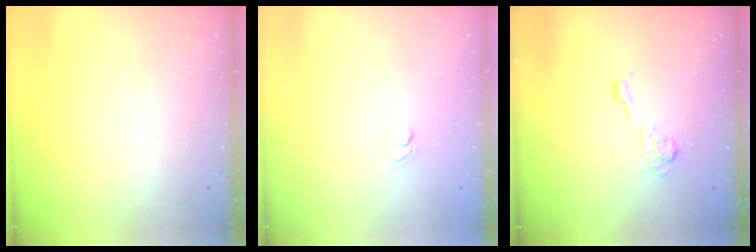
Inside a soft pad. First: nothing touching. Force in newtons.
{"total": 3.6, "press": 3.4, "slide": 1.3}
{"total": 5.2, "press": 5.2, "slide": 0.4}